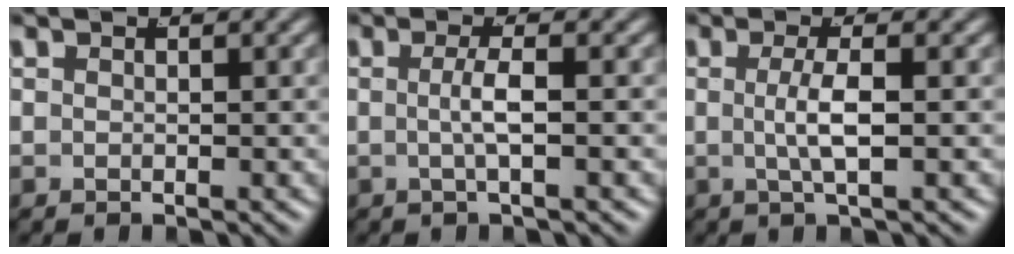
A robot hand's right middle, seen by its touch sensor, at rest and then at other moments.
{"total": 2.0, "force": [-0.5, -0.7, 1.8], "torque": [-0.038, -0.004, -0.005]}
{"total": 2.4, "force": [-0.2, -0.5, 2.4], "torque": [-0.045, -0.006, 0.000]}